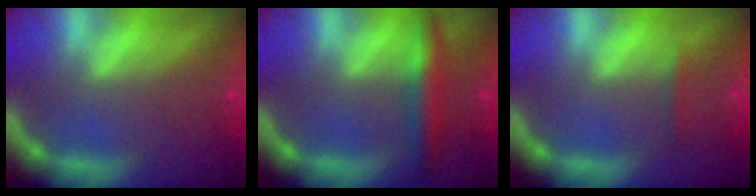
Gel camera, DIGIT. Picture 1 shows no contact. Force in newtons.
{"total": 4.0}
{"total": 0.9}